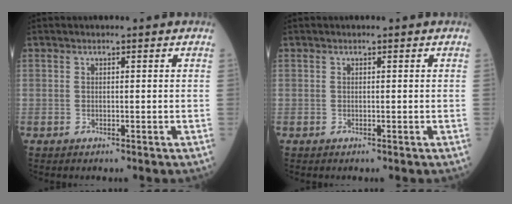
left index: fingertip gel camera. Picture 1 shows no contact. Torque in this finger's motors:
{"motor_torque": [0.00, 0.00, 0.00, 0.00]}